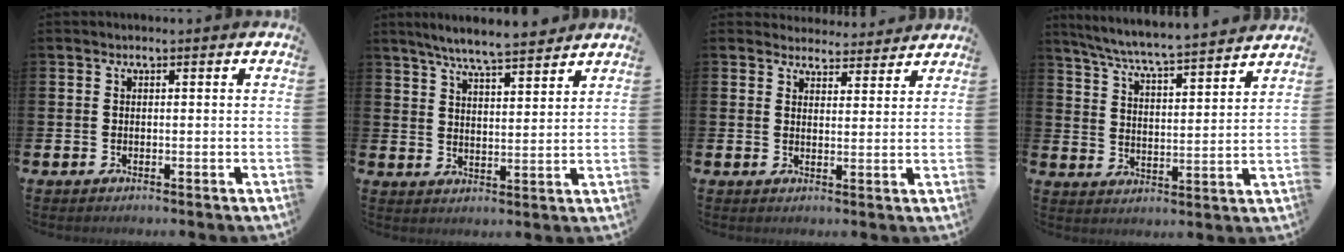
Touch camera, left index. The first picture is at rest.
{"total": 6.6, "force": [6.3, 0.2, 2.1], "torque": [-0.056, -0.030, 0.110]}
{"total": 4.0, "force": [3.8, 1.1, -0.2], "torque": [0.003, -0.025, 0.068]}
{"total": 6.7, "force": [6.4, -0.2, 1.9], "torque": [-0.063, -0.052, 0.110]}